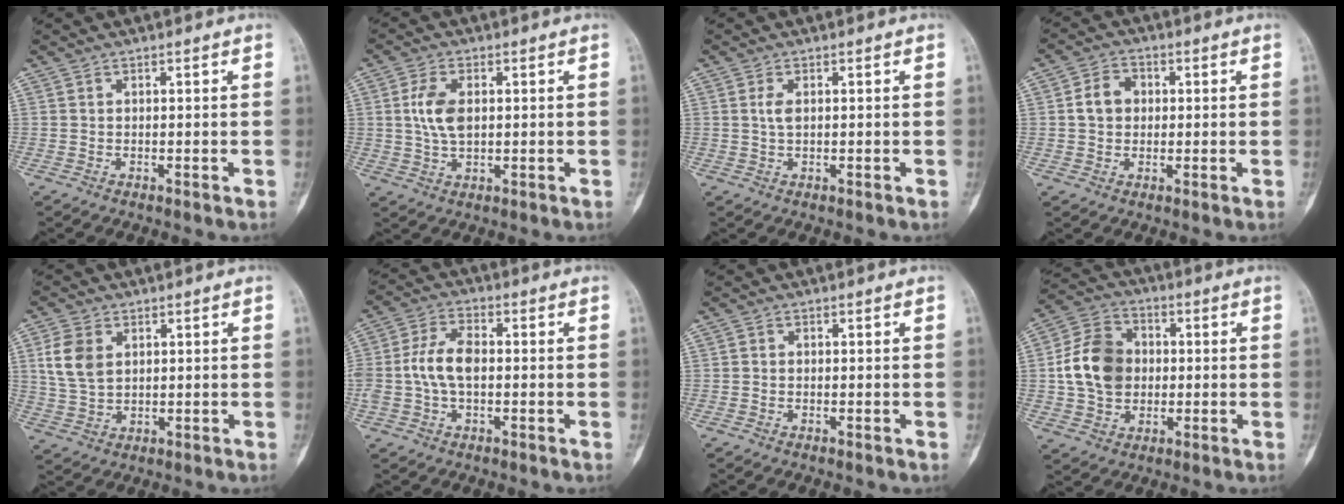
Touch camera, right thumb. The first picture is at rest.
{"total": 6.4, "force": [1.0, 3.6, 5.2], "torque": [-0.105, 0.000, 0.018]}
{"total": 1.9, "force": [0.4, 1.0, 1.6], "torque": [-0.037, 0.003, 0.010]}
{"total": 5.4, "force": [0.5, 4.4, 3.1], "torque": [-0.043, 0.013, 0.004]}
{"total": 7.7, "force": [2.2, 5.2, 5.2], "torque": [-0.101, -0.003, 0.049]}
{"total": 8.2, "force": [-0.5, 4.8, 6.7], "torque": [-0.139, 0.024, -0.013]}
{"total": 0.5, "force": [-0.1, 0.5, 0.2], "torque": [-0.001, 0.003, -0.006]}
{"total": 12.6, "force": [0.3, 10.0, 7.8], "torque": [-0.121, 0.017, 0.001]}